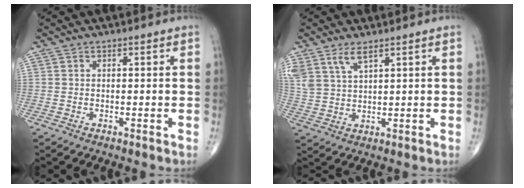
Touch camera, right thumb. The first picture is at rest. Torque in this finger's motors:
{"motor_torque": [0.08, 0.10, 0.56, 0.52, 0.06]}